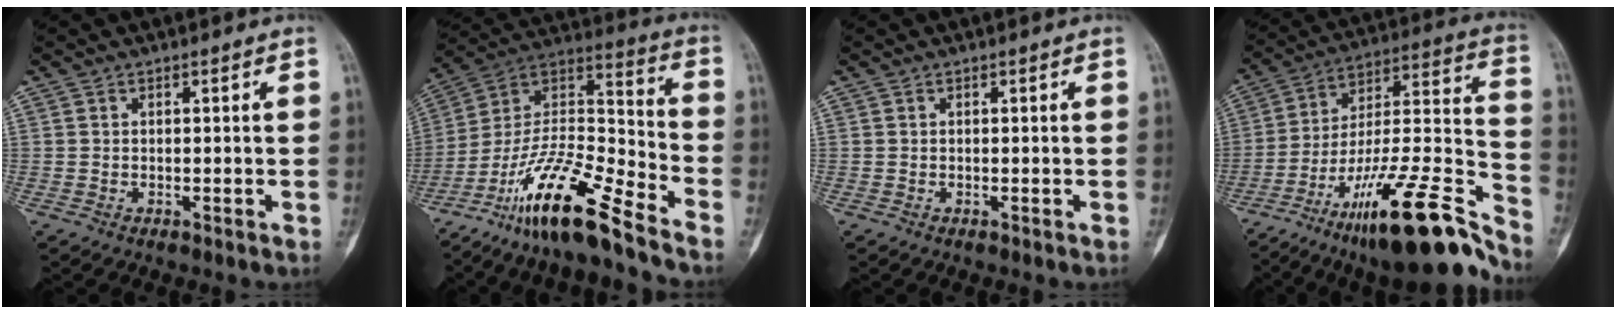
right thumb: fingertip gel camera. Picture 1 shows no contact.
{"total": 19.8, "force": [-14.3, 3.3, 13.3], "torque": [-0.252, 0.077, -0.263]}
{"total": 0.0}
{"total": 28.8, "force": [-19.2, 6.5, 20.4], "torque": [-0.254, 0.093, -0.311]}